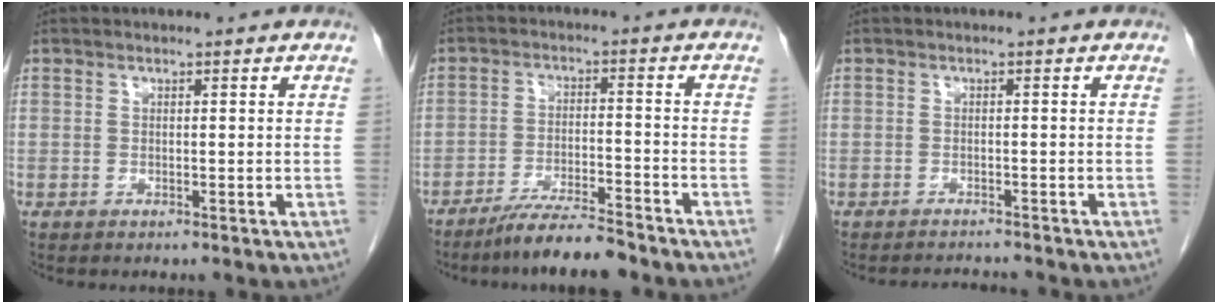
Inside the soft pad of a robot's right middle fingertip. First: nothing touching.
{"total": 7.6, "force": [-6.6, 0.2, 3.8], "torque": [-0.061, -0.021, -0.118]}
{"total": 2.6, "force": [-2.5, -0.4, 0.1], "torque": [0.000, -0.012, -0.038]}